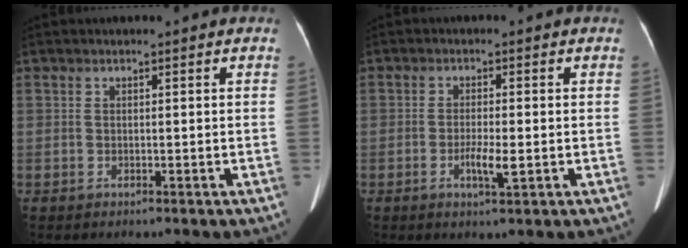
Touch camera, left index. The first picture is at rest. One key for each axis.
{"total": 3.3, "fx": -0.9, "fy": 0.6, "fz": 3.1, "tx": -0.061, "ty": -0.003, "tz": -0.014}